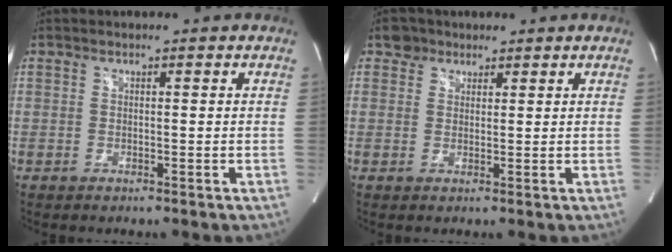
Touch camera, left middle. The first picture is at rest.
{"total": 2.6, "force": [1.8, 1.8, 0.1], "torque": [0.000, 0.005, 0.024]}